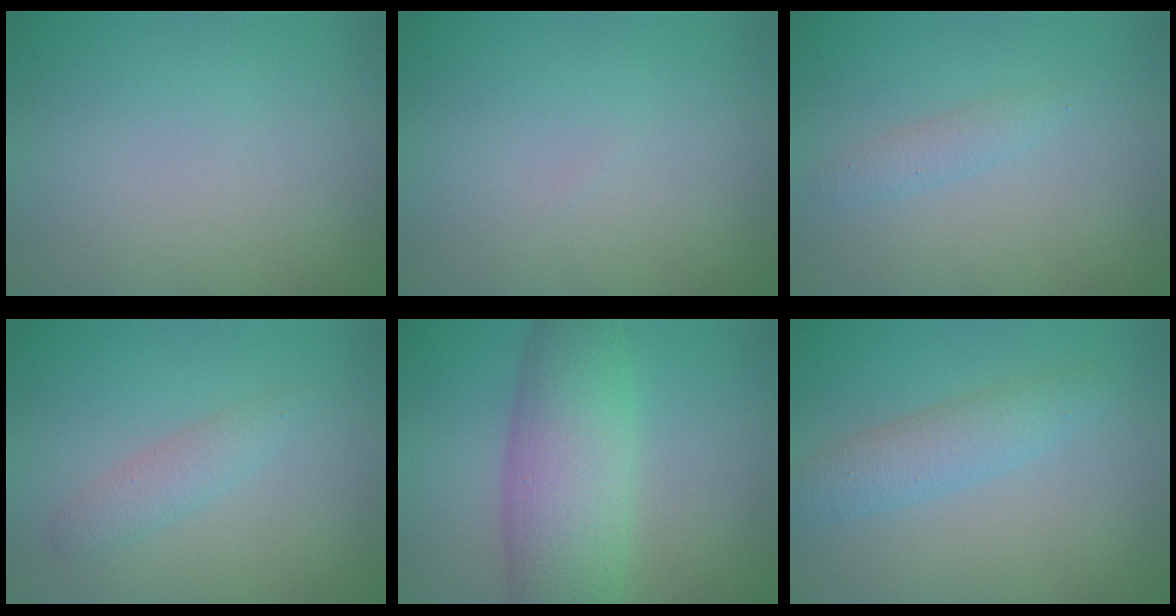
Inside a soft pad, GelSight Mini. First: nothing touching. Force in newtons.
{"total": 0.0}
{"total": 1.3, "press": 1.3, "slide": 0.0}
{"total": 1.8, "press": 1.8, "slide": 0.0}
{"total": 8.5, "press": 8.5, "slide": 0.1}
{"total": 2.9, "press": 2.9, "slide": 0.0}